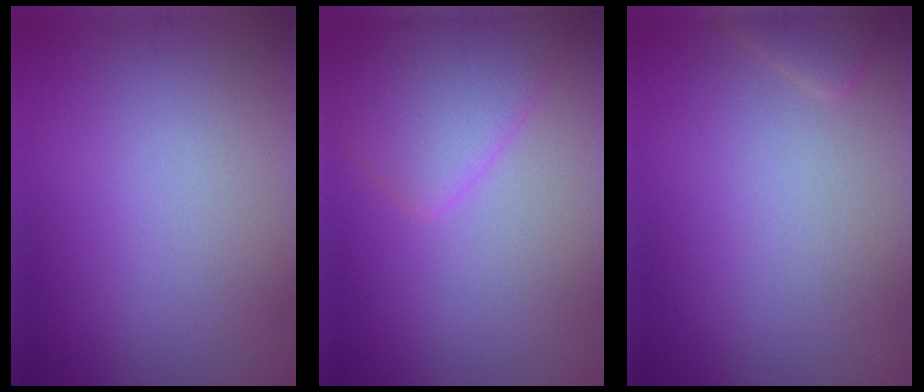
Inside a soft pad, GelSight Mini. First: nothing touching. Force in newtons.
{"total": 4.6, "press": 4.6, "slide": 0.3}
{"total": 1.6, "press": 1.6, "slide": 0.2}